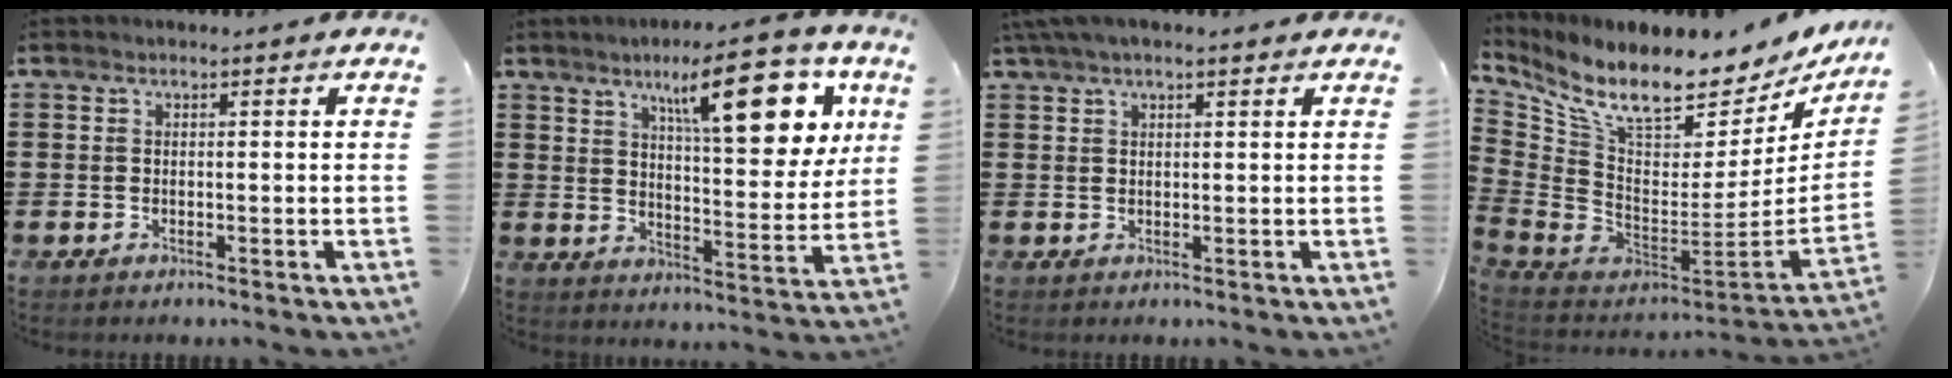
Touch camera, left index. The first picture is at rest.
{"total": 15.4, "force": [8.0, 4.4, 12.4], "torque": [-0.186, -0.023, 0.121]}
{"total": 2.8, "force": [1.9, 0.7, 2.0], "torque": [-0.041, 0.006, 0.035]}
{"total": 11.1, "force": [8.5, 2.9, 6.5], "torque": [-0.150, -0.080, 0.146]}